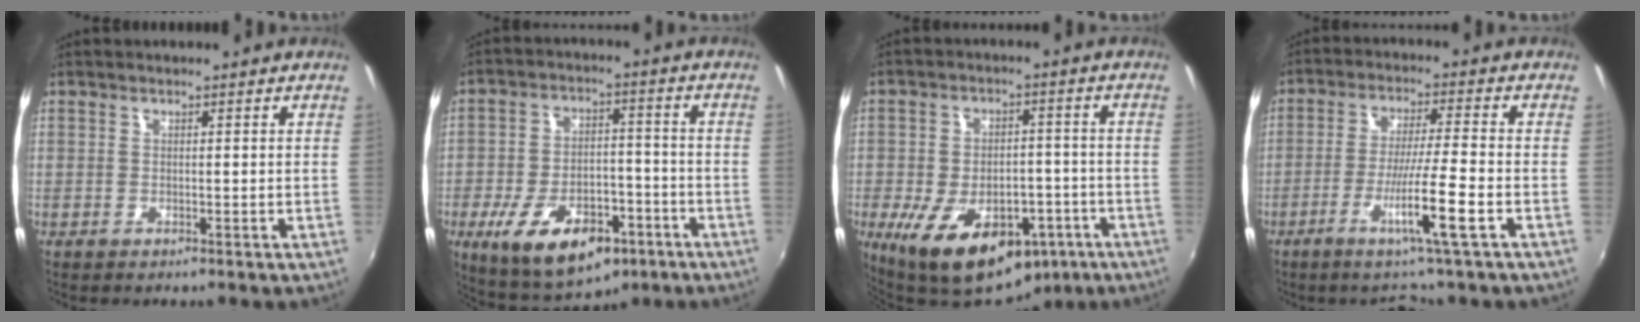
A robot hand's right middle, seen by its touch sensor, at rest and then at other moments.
{"total": 16.6, "force": [-8.5, 8.7, 11.3], "torque": [-0.223, -0.007, -0.120]}
{"total": 17.7, "force": [-9.0, 10.0, 11.5], "torque": [-0.227, -0.016, -0.124]}
{"total": 9.8, "force": [-5.1, -0.5, 8.4], "torque": [-0.155, -0.016, -0.093]}